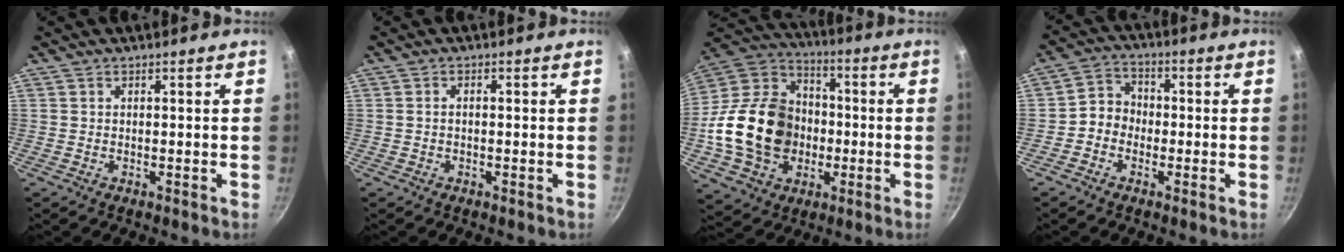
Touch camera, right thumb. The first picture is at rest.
{"total": 1.0, "force": [-0.2, 0.6, 0.8], "torque": [-0.019, 0.007, -0.004]}
{"total": 22.5, "force": [-3.2, 17.9, 13.3], "torque": [-0.213, 0.042, -0.052]}
{"total": 5.2, "force": [-1.5, 4.5, 2.2], "torque": [-0.009, 0.023, -0.044]}